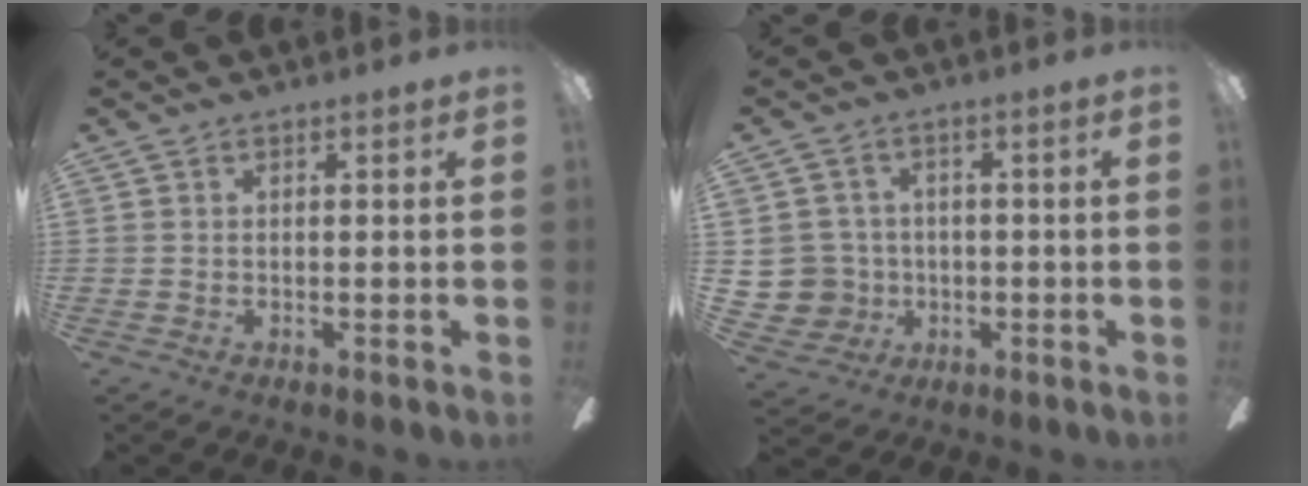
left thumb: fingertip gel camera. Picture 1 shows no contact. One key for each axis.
{"total": 7.6, "fx": 0.0, "fy": 7.5, "fz": 1.0, "tx": -0.055, "ty": 0.004, "tz": 0.009}